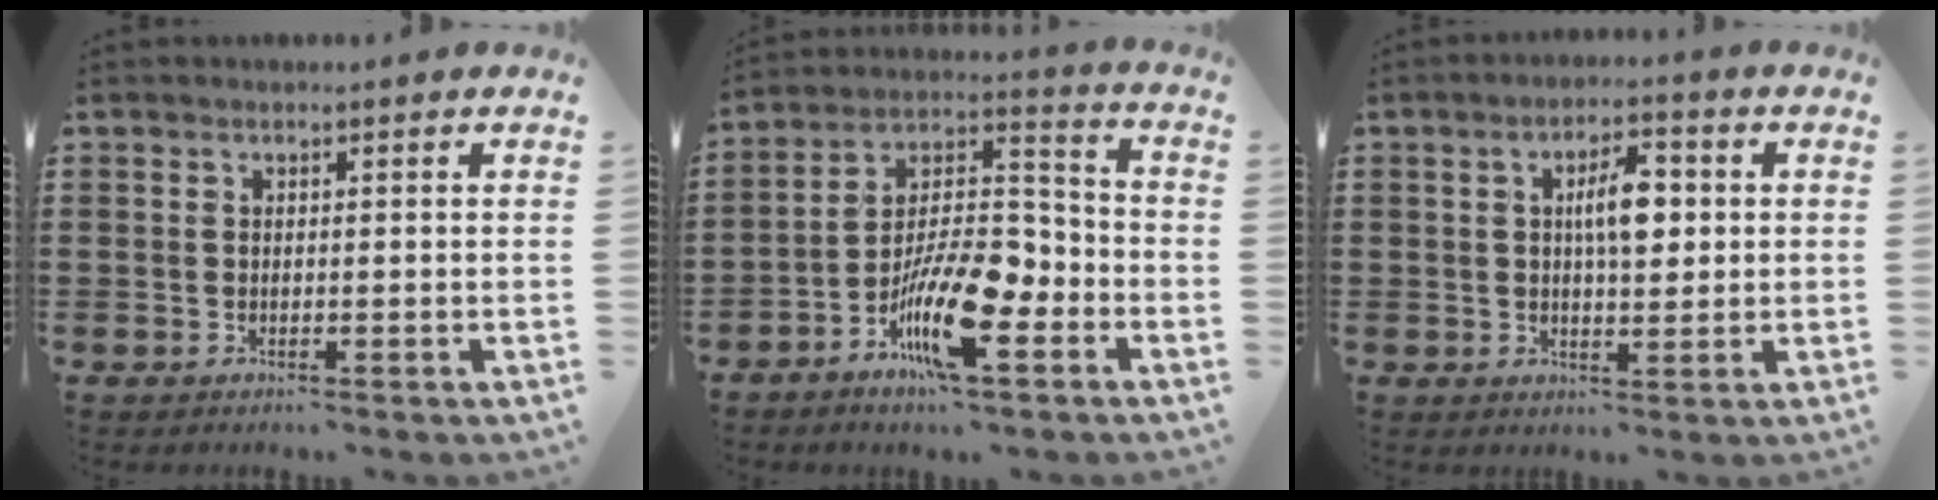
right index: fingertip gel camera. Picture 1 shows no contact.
{"total": 13.8, "force": [-6.6, 4.7, 11.1], "torque": [-0.227, 0.008, -0.126]}
{"total": 6.1, "force": [1.4, 2.6, 5.4], "torque": [-0.087, 0.003, 0.015]}